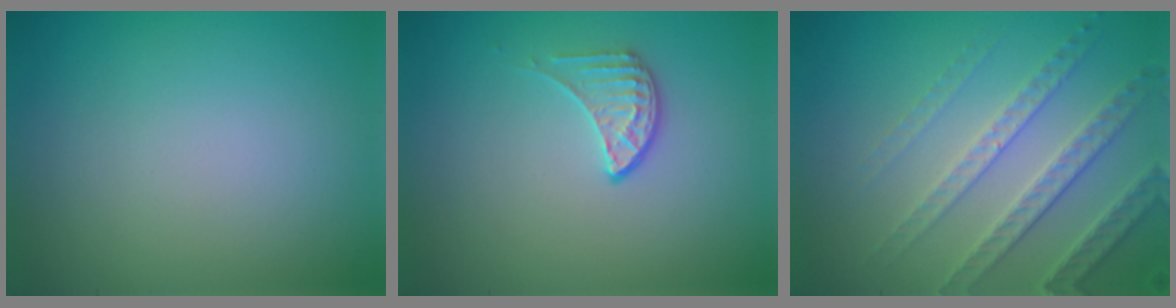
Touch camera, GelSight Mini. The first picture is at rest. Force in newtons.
{"total": 1.9, "press": 1.3, "slide": 1.3}
{"total": 3.9, "press": 3.9, "slide": 0.3}